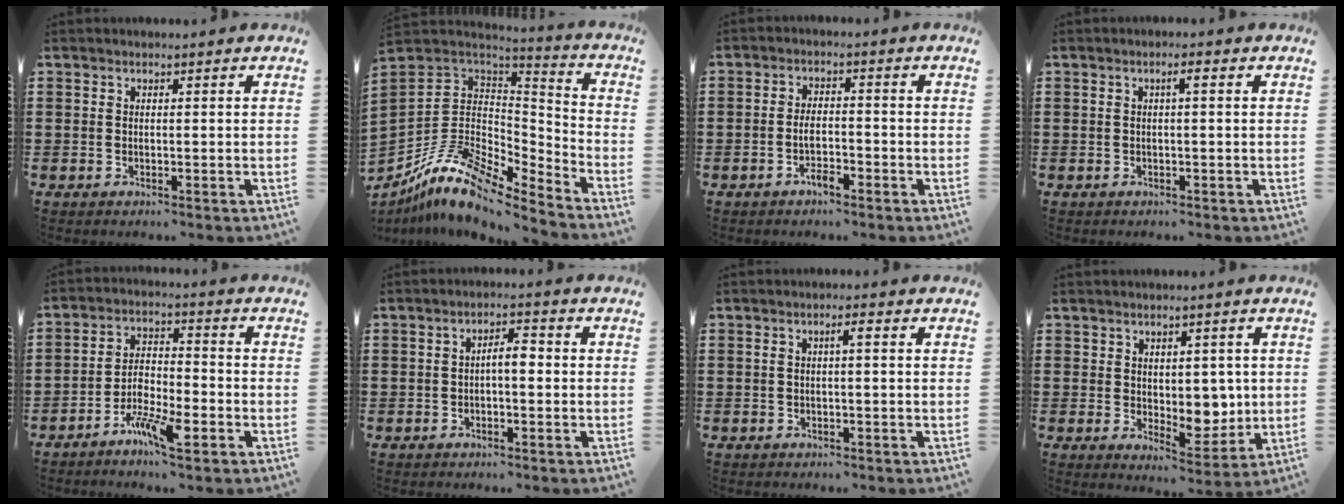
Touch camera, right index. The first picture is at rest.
{"total": 12.2, "force": [-8.6, 5.2, 7.0], "torque": [-0.160, 0.012, -0.168]}
{"total": 3.4, "force": [-1.9, 1.3, 2.6], "torque": [-0.054, 0.002, -0.038]}
{"total": 1.7, "force": [0.2, 0.1, 1.7], "torque": [-0.033, 0.003, 0.001]}
{"total": 6.6, "force": [-4.3, 1.6, 4.7], "torque": [-0.101, 0.002, -0.083]}
{"total": 2.9, "force": [-0.4, 0.7, 2.7], "torque": [-0.050, 0.005, -0.011]}
{"total": 1.8, "force": [0.0, 0.2, 1.8], "torque": [-0.035, 0.002, -0.002]}
{"total": 5.8, "force": [1.3, 4.2, 3.7], "torque": [-0.055, -0.003, 0.023]}